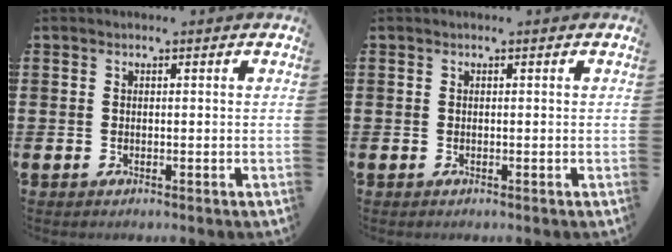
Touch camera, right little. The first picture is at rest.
{"total": 0.0}